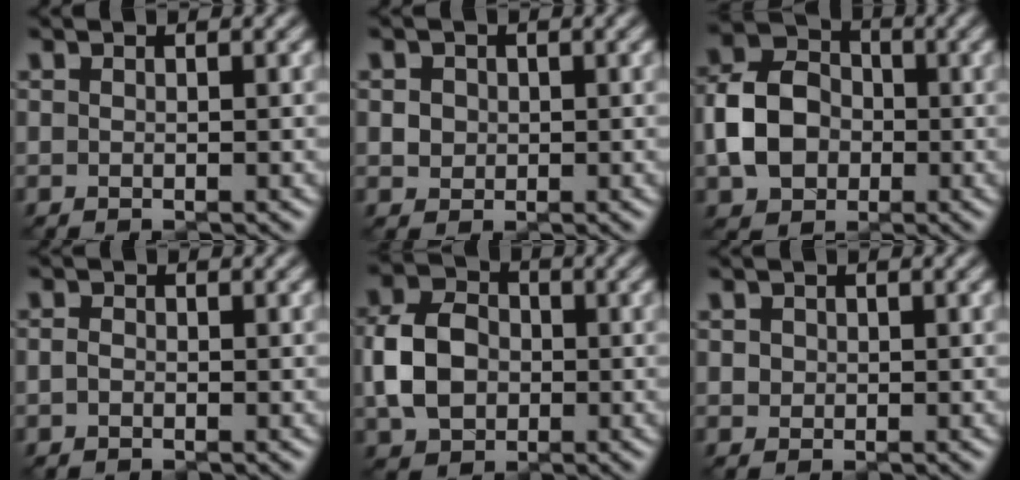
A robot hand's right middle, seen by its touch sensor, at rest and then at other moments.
{"total": 1.8, "force": [0.5, 1.6, 0.7], "torque": [-0.023, 0.000, 0.019]}
{"total": 5.9, "force": [-1.3, 4.8, 3.2], "torque": [-0.063, 0.008, -0.034]}
{"total": 0.9, "force": [-0.4, 0.7, 0.5], "torque": [-0.011, 0.000, -0.011]}
{"total": 5.8, "force": [-0.7, 4.5, 3.6], "torque": [-0.078, 0.006, -0.023]}
{"total": 0.9, "force": [0.2, 0.8, 0.2], "torque": [-0.003, -0.006, 0.008]}